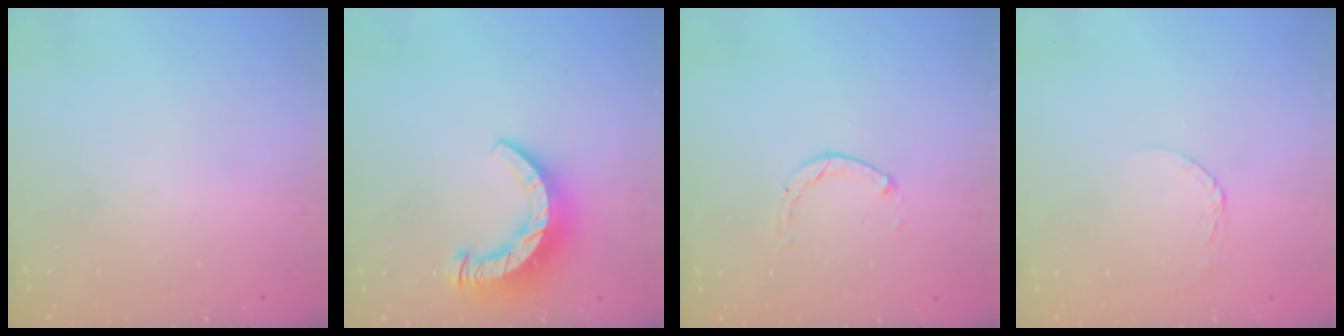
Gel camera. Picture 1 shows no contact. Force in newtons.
{"total": 10.5, "press": 10.5, "slide": 1.2}
{"total": 0.7, "press": 0.6, "slide": 0.2}
{"total": 2.6, "press": 2.6, "slide": 0.1}